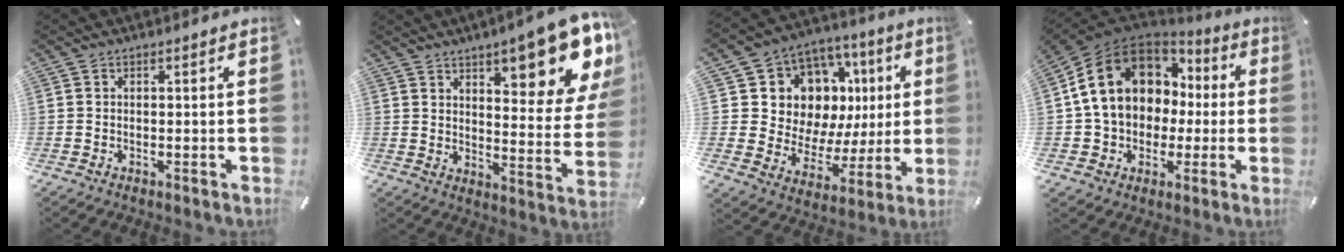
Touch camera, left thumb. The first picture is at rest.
{"total": 16.9, "force": [11.0, 5.7, 11.5], "torque": [-0.133, -0.089, 0.176]}
{"total": 12.8, "force": [5.6, 10.7, 4.2], "torque": [-0.066, -0.059, 0.117]}
{"total": 15.4, "force": [2.5, 12.9, 8.1], "torque": [-0.169, -0.003, 0.051]}